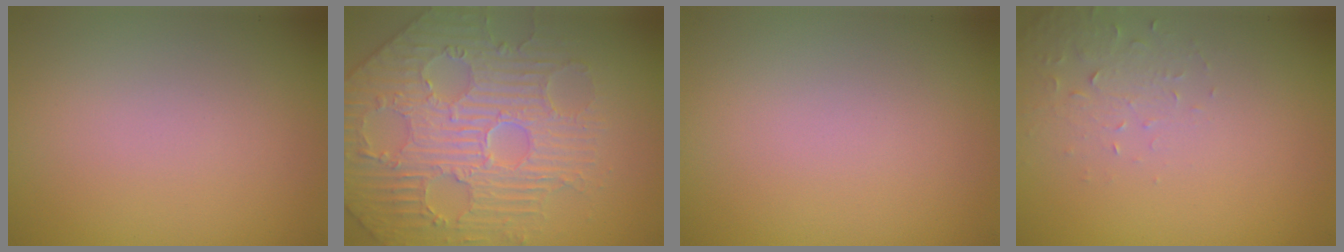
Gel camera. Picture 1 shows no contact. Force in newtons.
{"total": 5.3, "press": 5.2, "slide": 1.2}
{"total": 0.0}
{"total": 1.9, "press": 1.8, "slide": 0.4}